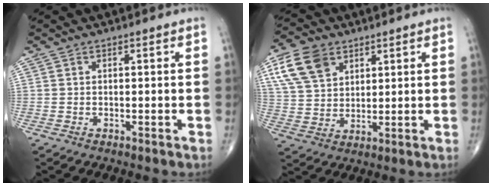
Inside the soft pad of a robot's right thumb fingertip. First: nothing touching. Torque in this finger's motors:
{"motor_torque": [-0.34, 0.63, 0.51, 0.18, 0.20]}